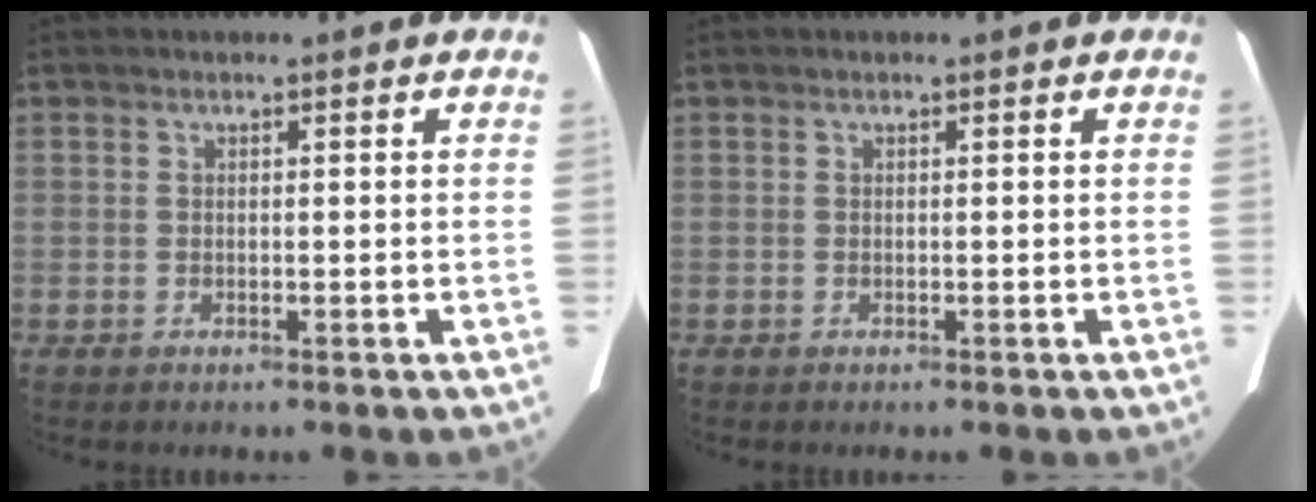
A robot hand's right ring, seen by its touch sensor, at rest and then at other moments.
{"total": 0.0}